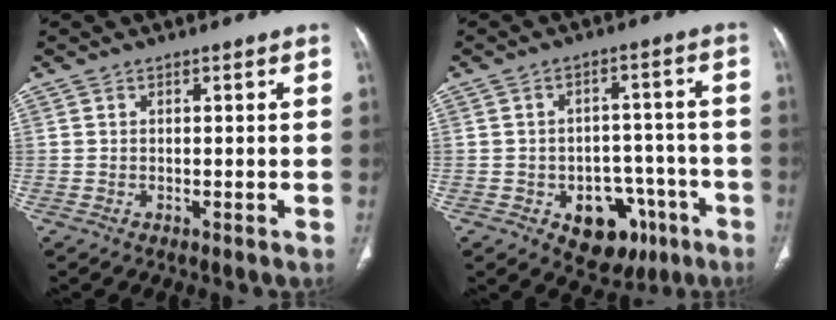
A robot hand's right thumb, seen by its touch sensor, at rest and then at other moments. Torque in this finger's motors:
{"motor_torque": [3.18, 0.47, 0.61, -0.44, 0.04]}